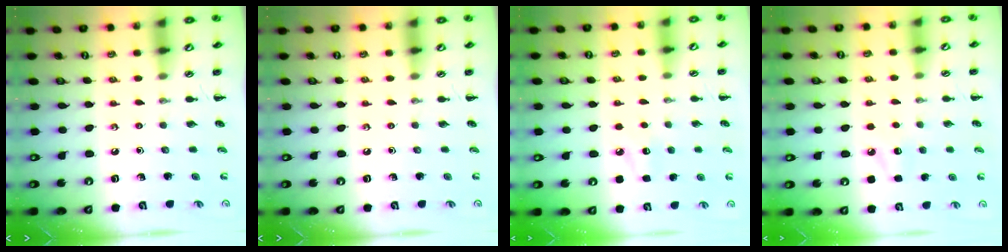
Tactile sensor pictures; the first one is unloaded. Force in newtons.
{"total": 0.0}
{"total": 7.5, "press": 7.2, "slide": 2.1}
{"total": 6.4, "press": 6.2, "slide": 1.5}